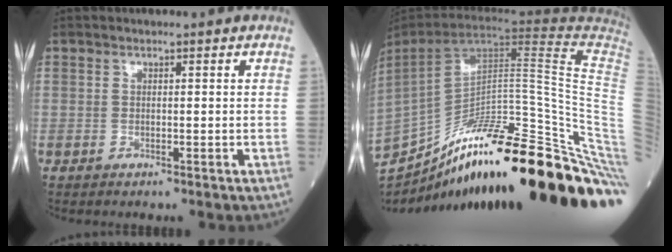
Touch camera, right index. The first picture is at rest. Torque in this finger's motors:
{"motor_torque": [-0.53, -1.61, 0.64, 0.18]}